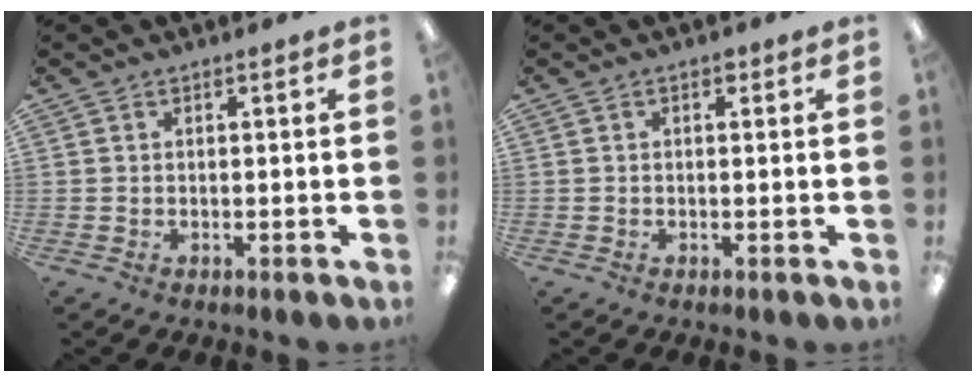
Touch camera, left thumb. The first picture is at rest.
{"total": 0.8, "force": [0.5, 0.5, 0.4], "torque": [-0.008, 0.003, 0.009]}